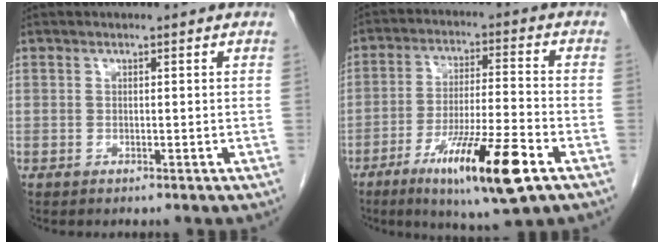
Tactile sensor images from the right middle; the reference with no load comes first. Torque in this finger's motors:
{"motor_torque": [1.10, -1.04, 0.32, 0.16]}